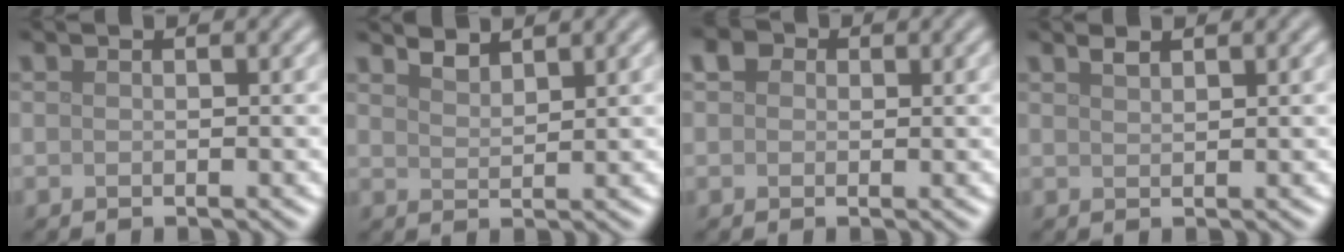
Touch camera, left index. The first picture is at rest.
{"total": 1.8, "force": [1.8, 0.2, 0.4], "torque": [-0.007, 0.000, 0.035]}
{"total": 1.5, "force": [0.4, 1.4, 0.6], "torque": [-0.008, 0.004, 0.001]}
{"total": 0.9, "force": [0.8, 0.2, 0.3], "torque": [-0.006, 0.002, 0.017]}